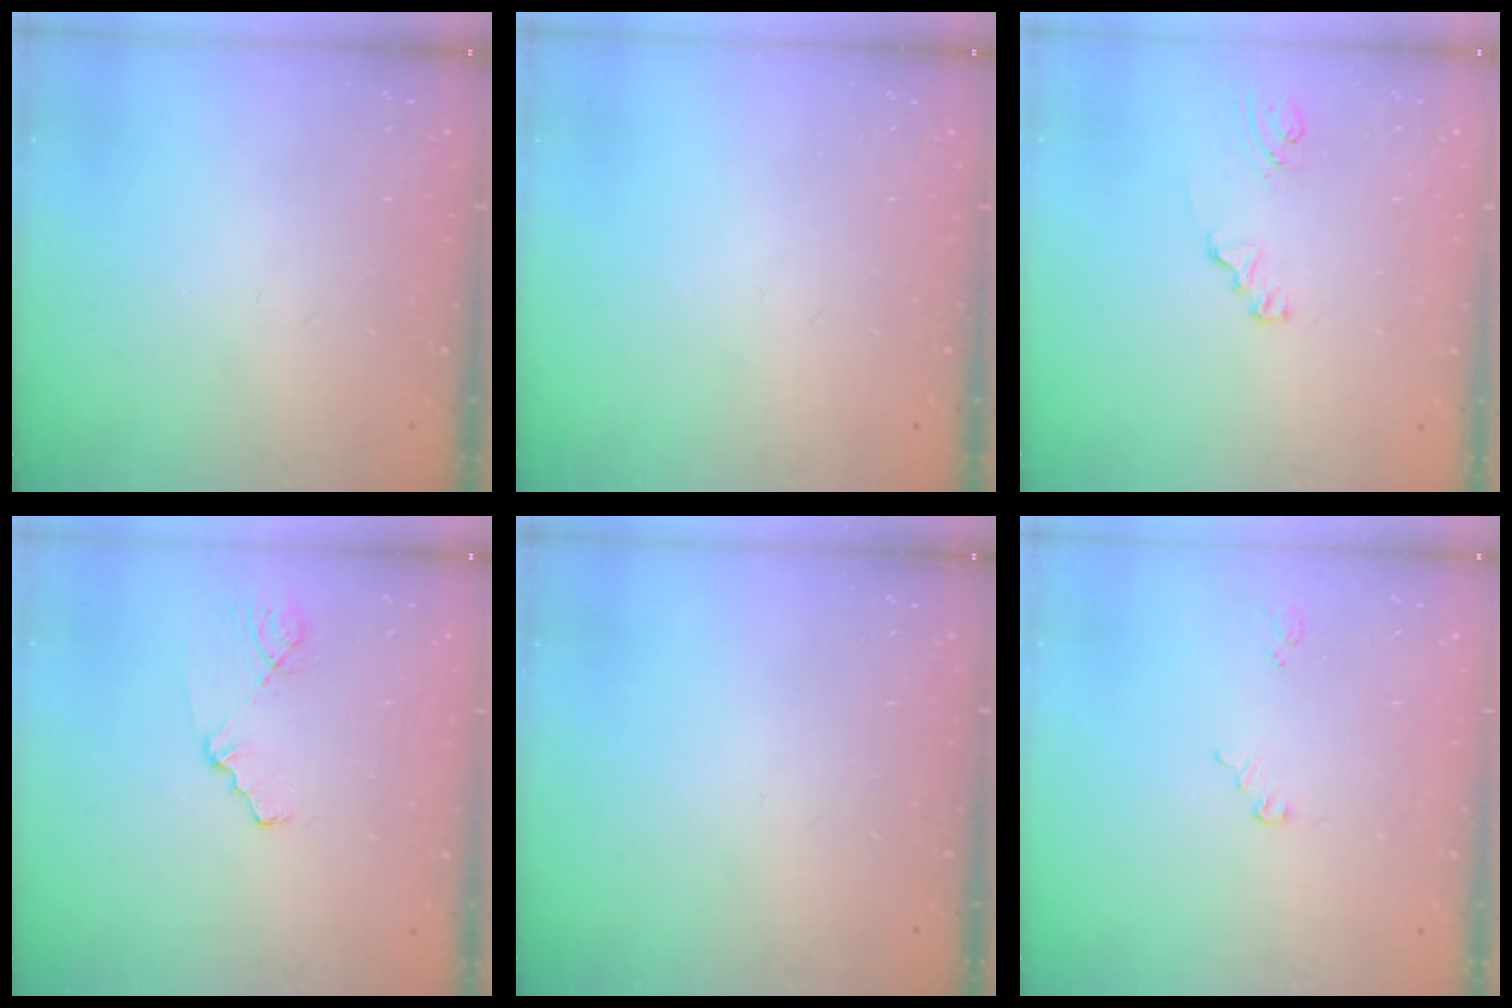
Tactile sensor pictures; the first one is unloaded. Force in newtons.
{"total": 0.0}
{"total": 1.7, "press": 1.7, "slide": 0.2}
{"total": 1.1, "press": 1.1, "slide": 0.2}
{"total": 0.0}
{"total": 2.5, "press": 2.5, "slide": 0.2}